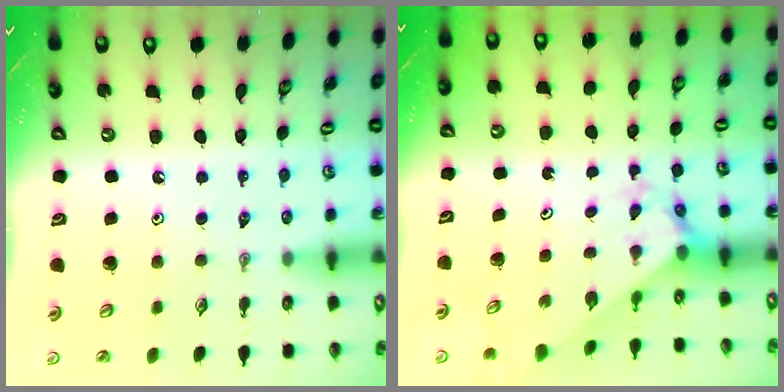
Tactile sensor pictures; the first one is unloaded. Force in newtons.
{"total": 2.3, "press": 2.3, "slide": 0.2}